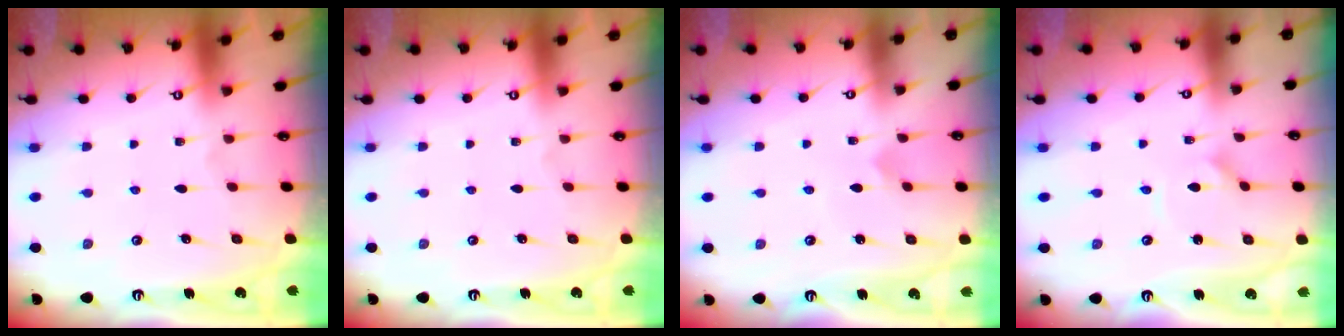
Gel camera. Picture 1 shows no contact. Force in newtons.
{"total": 0.0}
{"total": 2.9, "press": 2.9, "slide": 0.2}
{"total": 0.8, "press": 0.8, "slide": 0.2}